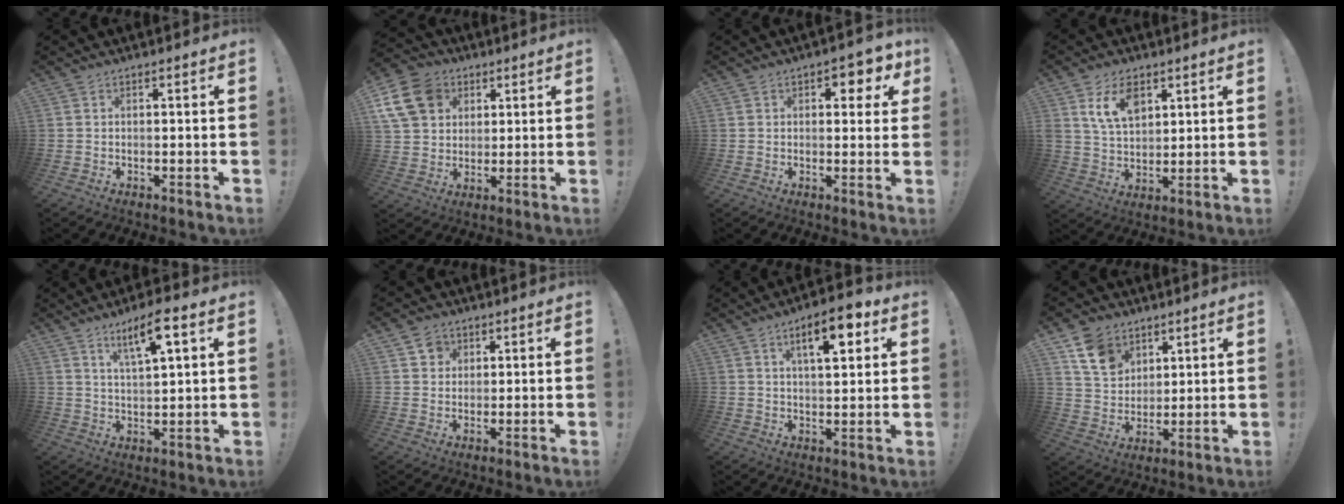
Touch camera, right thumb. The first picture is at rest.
{"total": 14.4, "force": [5.5, 11.5, 6.7], "torque": [-0.109, -0.023, 0.112]}
{"total": 5.0, "force": [1.8, 3.0, 3.5], "torque": [-0.028, -0.009, 0.024]}
{"total": 10.5, "force": [5.5, 6.7, 6.1], "torque": [-0.109, -0.010, 0.105]}
{"total": 9.1, "force": [5.0, 1.7, 7.4], "torque": [-0.118, -0.016, 0.079]}
{"total": 4.6, "force": [2.3, 3.9, 0.9], "torque": [-0.009, -0.007, 0.042]}
{"total": 10.8, "force": [5.3, 4.0, 8.5], "torque": [-0.114, -0.015, 0.083]}
{"total": 11.4, "force": [6.8, 8.0, 4.3], "torque": [-0.072, -0.035, 0.135]}